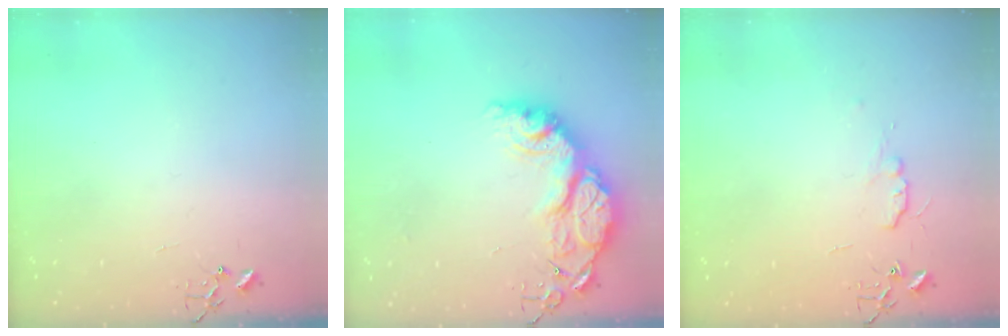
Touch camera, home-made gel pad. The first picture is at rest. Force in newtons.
{"total": 19.9, "press": 19.9, "slide": 1.4}
{"total": 5.6, "press": 5.5, "slide": 0.7}